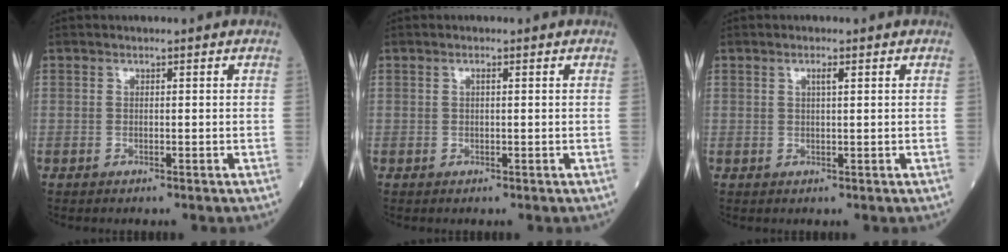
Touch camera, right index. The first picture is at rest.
{"total": 0.6, "force": [0.2, 0.1, 0.6], "torque": [-0.013, 0.001, 0.004]}
{"total": 1.4, "force": [0.7, 0.1, 1.2], "torque": [-0.023, -0.001, 0.010]}